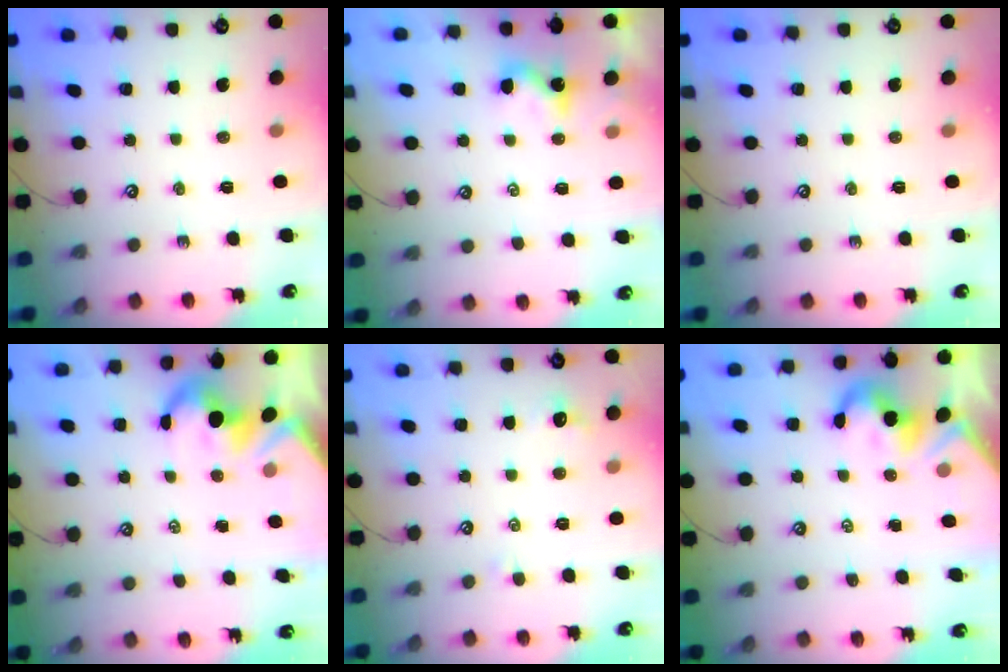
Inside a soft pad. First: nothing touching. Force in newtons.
{"total": 1.9, "press": 1.9, "slide": 0.1}
{"total": 0.0}
{"total": 1.6, "press": 1.3, "slide": 1.0}
{"total": 0.6, "press": 0.1, "slide": 0.6}
{"total": 2.1, "press": 2.1, "slide": 0.4}